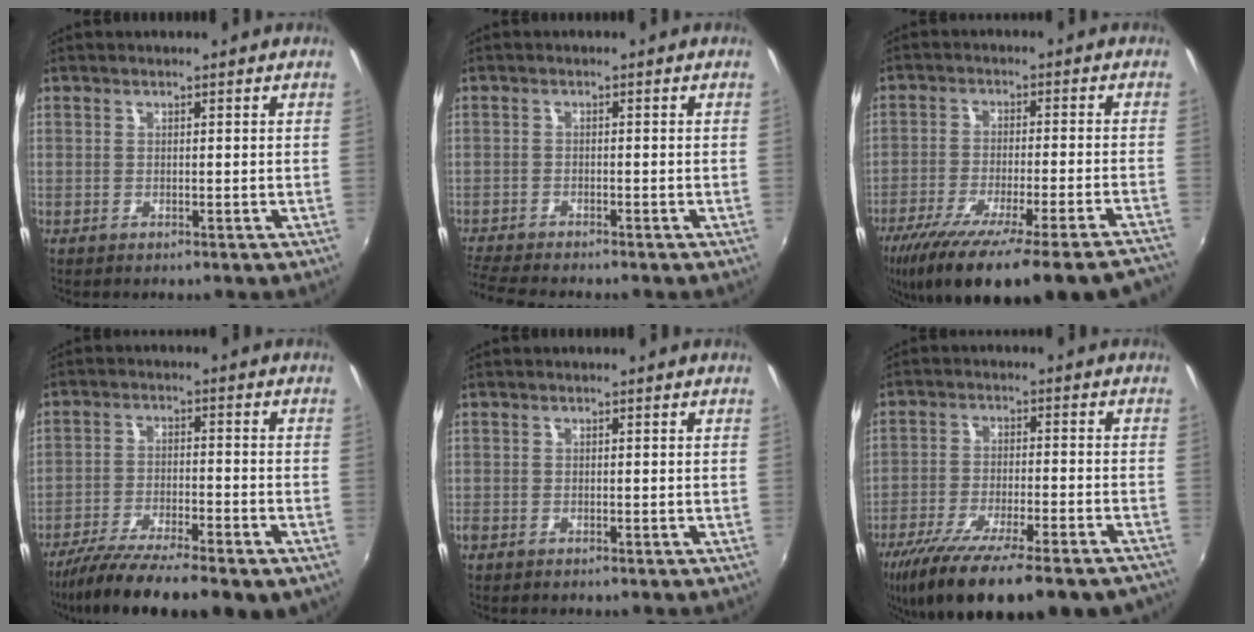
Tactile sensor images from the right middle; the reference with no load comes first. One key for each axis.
{"total": 6.0, "fx": -5.6, "fy": 0.0, "fz": 2.2, "tx": -0.066, "ty": -0.025, "tz": -0.101}
{"total": 25.1, "fx": -20.9, "fy": 1.0, "fz": 13.9, "tx": -0.234, "ty": -0.081, "tz": -0.307}
{"total": 16.2, "fx": -11.9, "fy": 3.3, "fz": 10.4, "tx": -0.193, "ty": -0.049, "tz": -0.187}
{"total": 0.6, "fx": -0.4, "fy": 0.3, "fz": 0.4, "tx": -0.009, "ty": -0.003, "tz": -0.008}
{"total": 23.1, "fx": -18.2, "fy": 4.7, "fz": 13.4, "tx": -0.247, "ty": -0.065, "tz": -0.271}